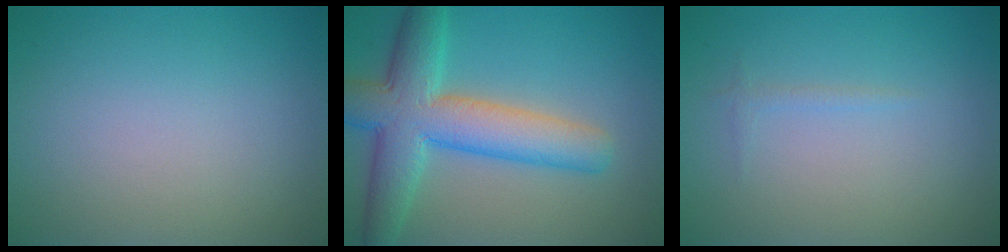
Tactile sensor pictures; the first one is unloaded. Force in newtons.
{"total": 8.4, "press": 8.4, "slide": 0.3}
{"total": 0.6, "press": 0.6, "slide": 0.1}